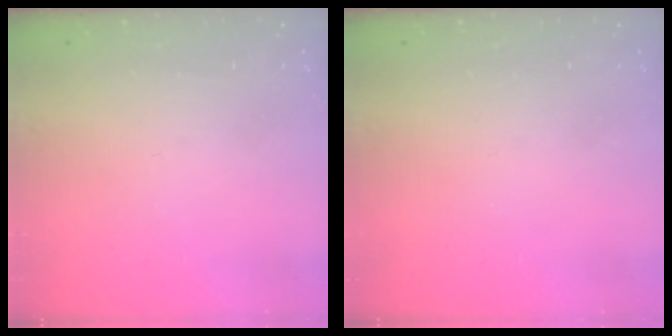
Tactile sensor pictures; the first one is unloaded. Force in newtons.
{"total": 0.0}